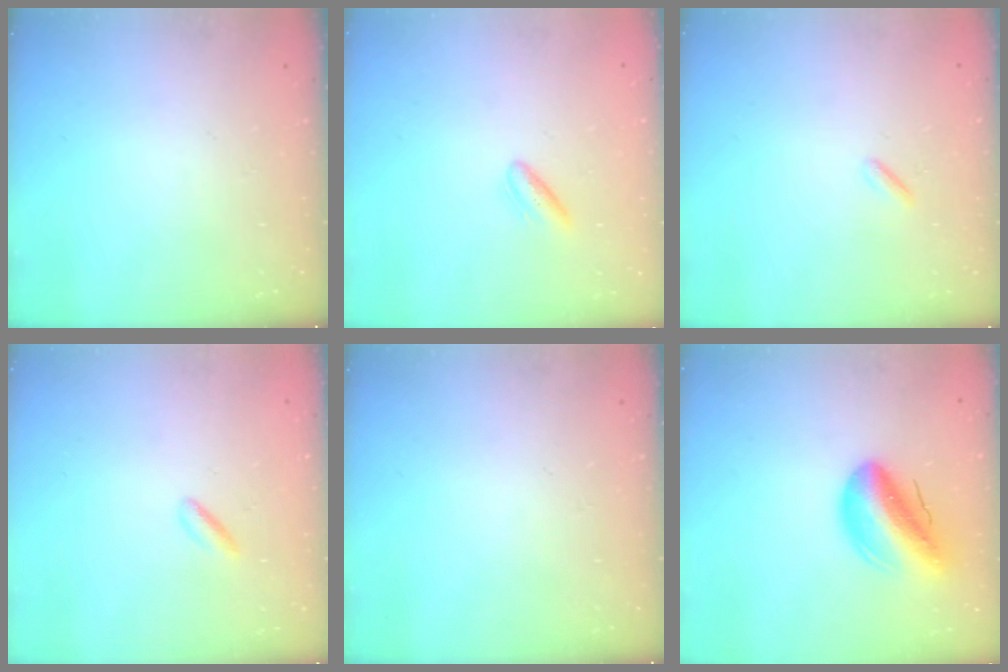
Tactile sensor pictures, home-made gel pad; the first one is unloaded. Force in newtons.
{"total": 4.2, "press": 3.9, "slide": 1.6}
{"total": 0.8, "press": 0.7, "slide": 0.4}
{"total": 2.8, "press": 2.6, "slide": 0.9}
{"total": 0.0}
{"total": 14.7, "press": 14.0, "slide": 4.5}